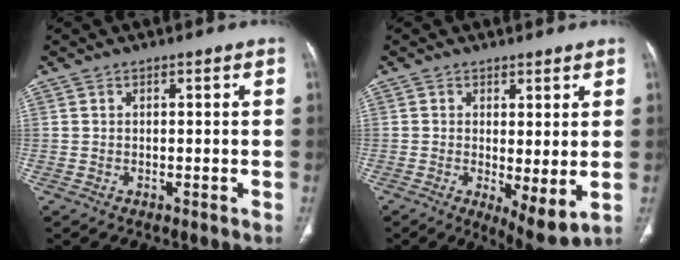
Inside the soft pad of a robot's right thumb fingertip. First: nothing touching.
{"total": 7.0, "force": [-0.5, 2.5, 6.6], "torque": [-0.103, -0.024, -0.004]}